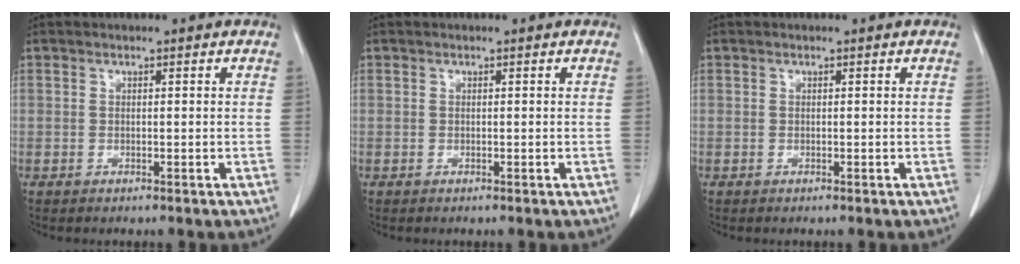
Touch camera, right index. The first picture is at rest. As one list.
[{"total": 0.0}, {"total": 0.0}]